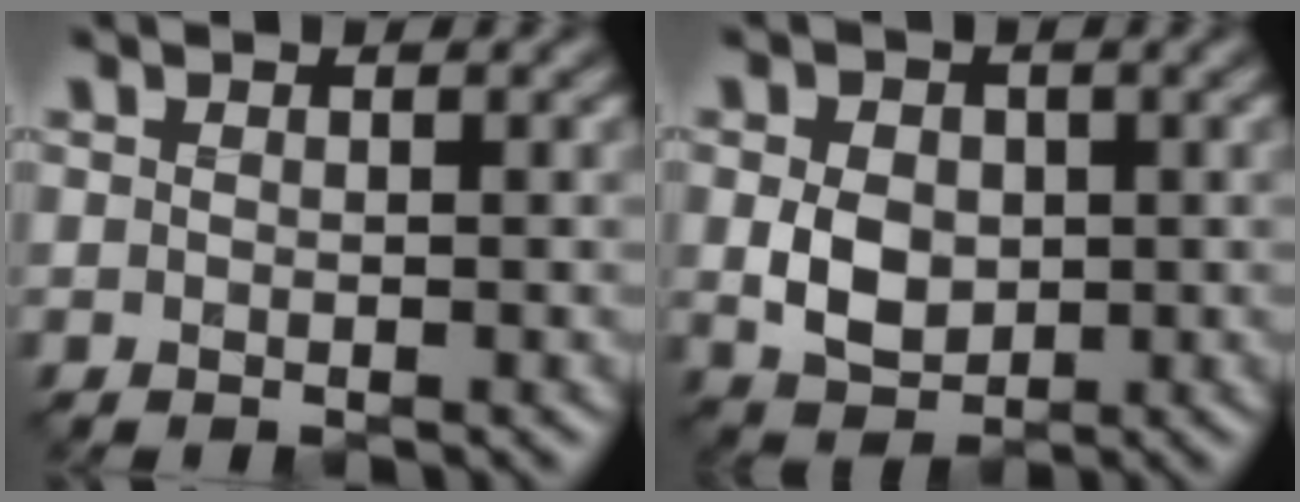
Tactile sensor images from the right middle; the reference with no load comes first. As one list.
[{"total": 3.8, "force": [-0.2, 3.0, 2.3], "torque": [-0.049, -0.007, -0.006]}]